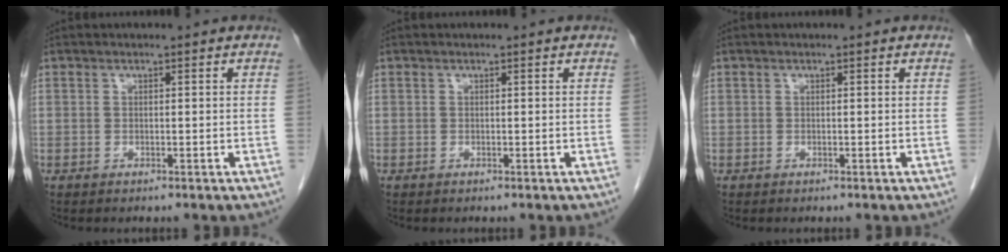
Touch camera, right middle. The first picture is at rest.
{"total": 0.0}
{"total": 0.0}